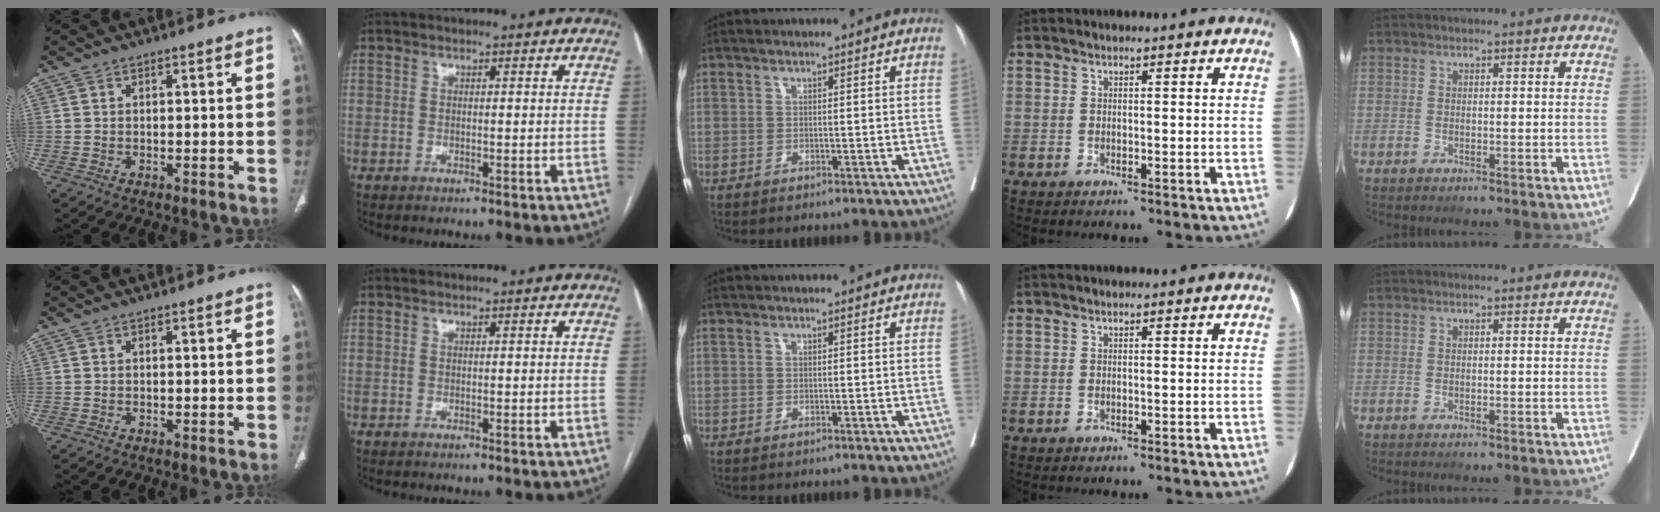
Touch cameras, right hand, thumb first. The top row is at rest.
{}